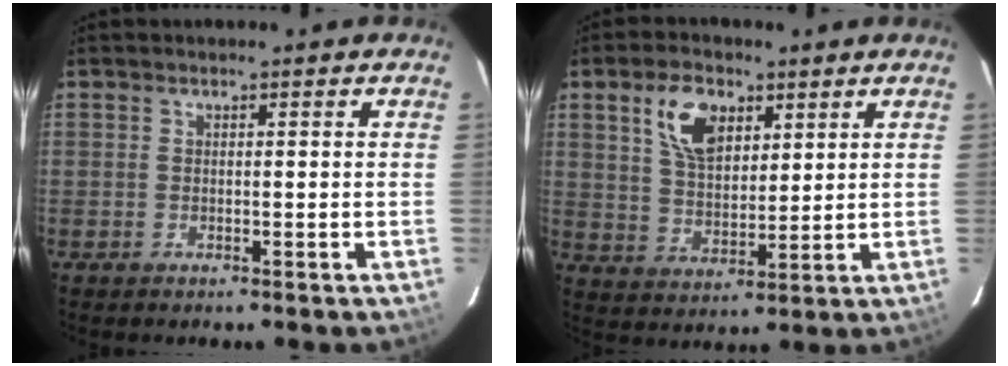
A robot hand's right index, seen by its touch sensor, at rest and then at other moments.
{"total": 9.7, "force": [4.5, 5.5, 6.5], "torque": [-0.121, 0.014, 0.087]}